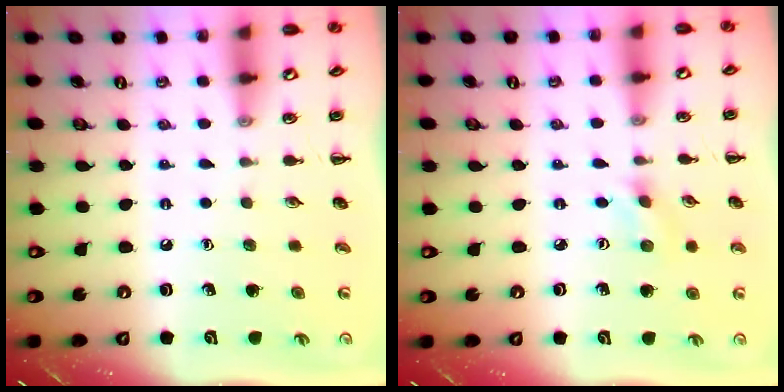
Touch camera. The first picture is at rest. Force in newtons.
{"total": 1.4, "press": 1.3, "slide": 0.4}